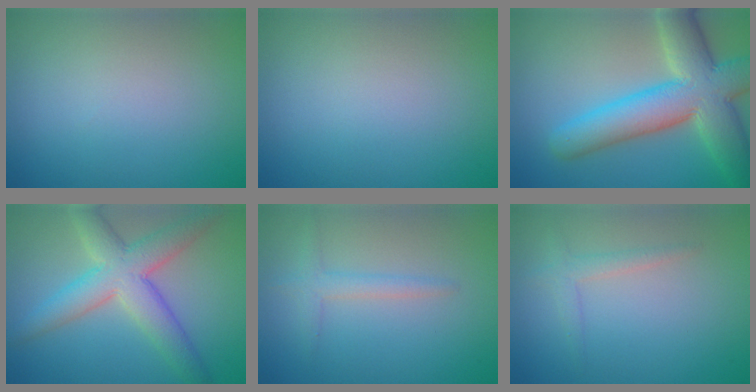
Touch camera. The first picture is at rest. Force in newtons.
{"total": 0.0}
{"total": 10.3, "press": 10.3, "slide": 0.7}
{"total": 6.5, "press": 6.5, "slide": 0.3}
{"total": 1.7, "press": 1.7, "slide": 0.1}
{"total": 1.6, "press": 1.5, "slide": 0.1}